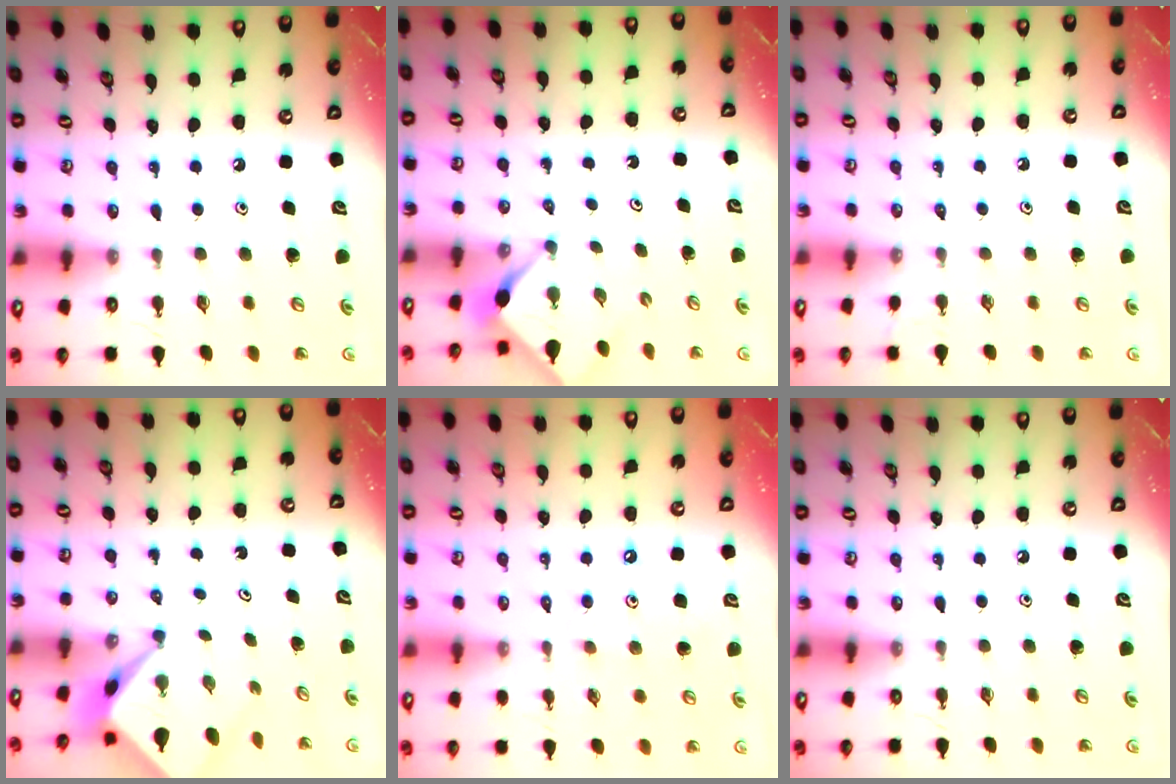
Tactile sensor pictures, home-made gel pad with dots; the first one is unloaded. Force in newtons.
{"total": 3.0, "press": 2.9, "slide": 0.3}
{"total": 0.9, "press": 0.9, "slide": 0.2}
{"total": 2.4, "press": 2.4, "slide": 0.2}
{"total": 1.9, "press": 1.9, "slide": 0.4}
{"total": 0.0}